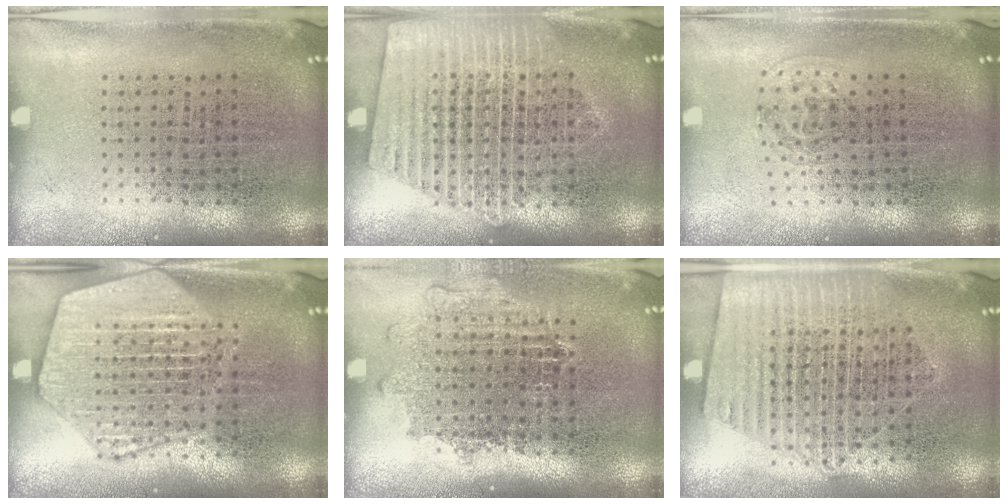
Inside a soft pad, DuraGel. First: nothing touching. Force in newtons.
{"total": 1.9, "press": 1.9, "slide": 0.3}
{"total": 1.0, "press": 0.6, "slide": 0.7}
{"total": 3.8, "press": 3.7, "slide": 0.5}
{"total": 1.1, "press": 1.1, "slide": 0.4}
{"total": 1.6, "press": 1.5, "slide": 0.6}